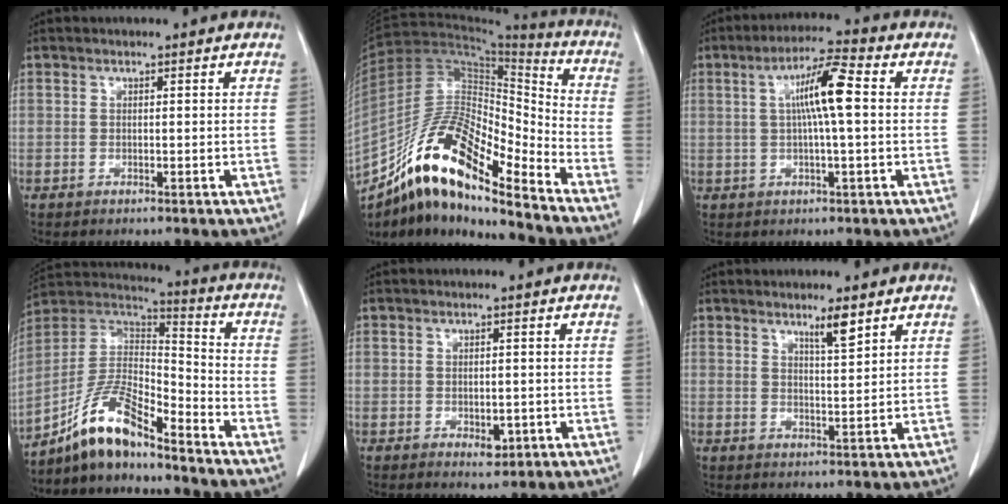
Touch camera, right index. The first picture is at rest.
{"total": 18.5, "force": [-12.9, 3.8, 12.7], "torque": [-0.240, 0.016, -0.230]}
{"total": 7.9, "force": [1.1, 0.5, 7.8], "torque": [-0.143, 0.014, 0.014]}
{"total": 11.7, "force": [-9.1, 2.2, 7.0], "torque": [-0.147, 0.023, -0.170]}
{"total": 2.7, "force": [-0.7, 1.7, 1.9], "torque": [-0.024, -0.001, -0.002]}
{"total": 3.6, "force": [2.6, 0.2, 2.5], "torque": [-0.047, -0.004, 0.047]}